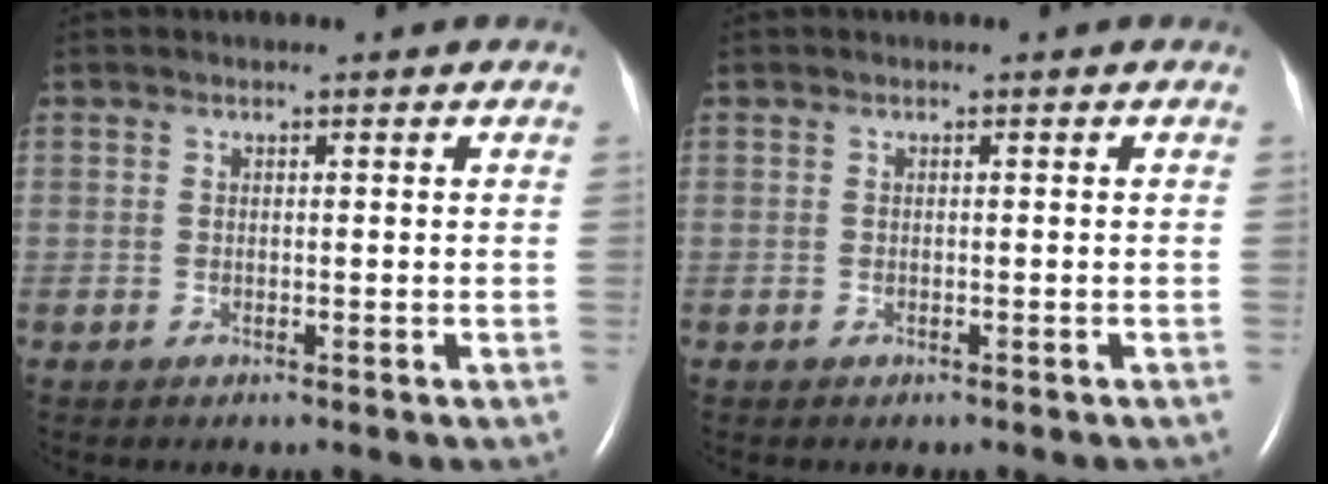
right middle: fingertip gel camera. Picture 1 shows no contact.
{"total": 0.7, "force": [-0.5, 0.3, 0.3], "torque": [-0.011, 0.000, -0.005]}